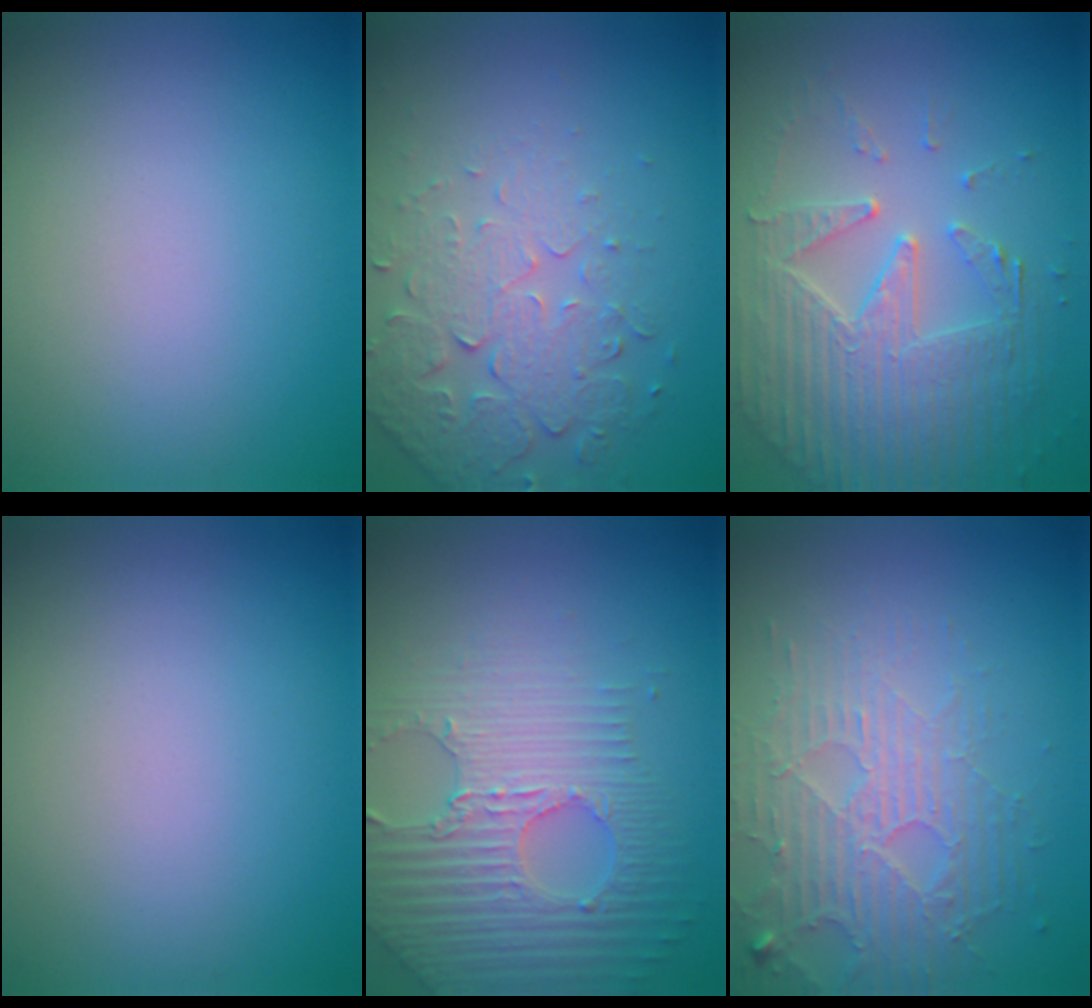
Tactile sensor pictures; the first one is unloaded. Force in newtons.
{"total": 4.9, "press": 3.4, "slide": 3.6}
{"total": 5.4, "press": 4.6, "slide": 3.0}
{"total": 0.0}
{"total": 4.8, "press": 4.4, "slide": 2.0}
{"total": 3.8, "press": 3.6, "slide": 1.2}